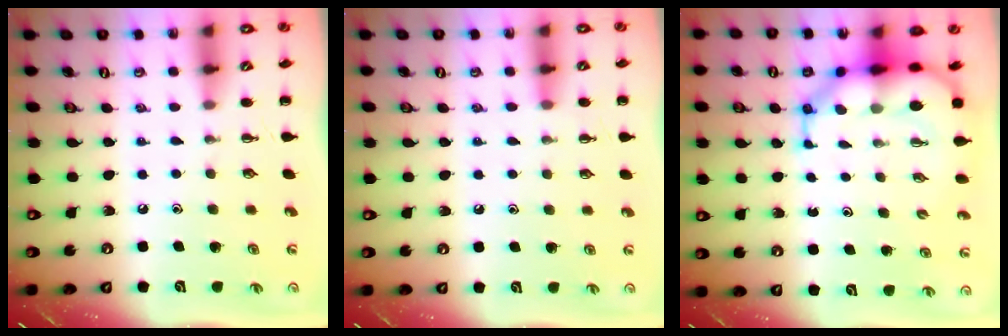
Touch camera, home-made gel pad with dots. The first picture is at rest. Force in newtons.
{"total": 6.9, "press": 6.6, "slide": 2.0}
{"total": 10.8, "press": 10.3, "slide": 2.9}